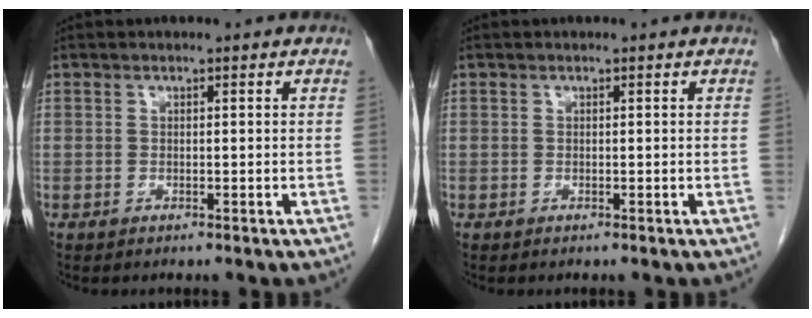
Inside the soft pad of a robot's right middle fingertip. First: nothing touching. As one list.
[{"total": 0.0}]